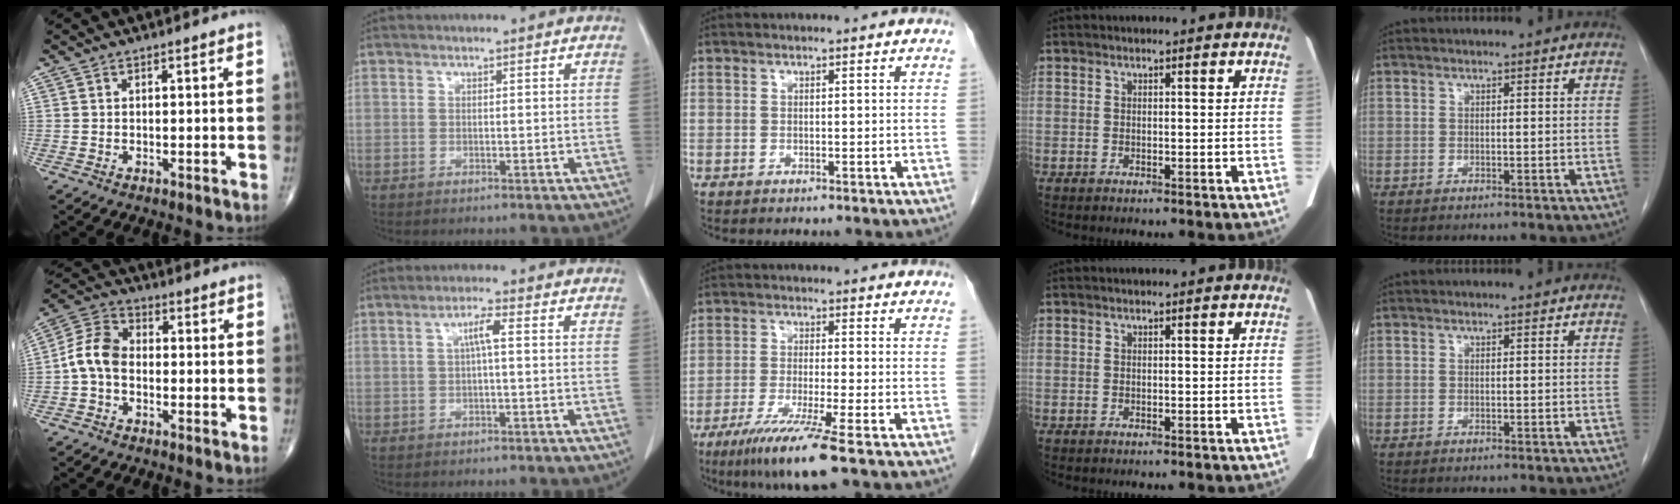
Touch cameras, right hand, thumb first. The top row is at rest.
{"thumb": {"total": 7.8, "force": [-1.3, 5.5, 5.3], "torque": [-0.094, 0.026, -0.041]}, "index": {"total": 2.9, "force": [0.4, 0.2, 2.8], "torque": [-0.054, 0.005, 0.008]}, "middle": {"total": 9.1, "force": [-5.4, -0.9, 7.3], "torque": [-0.132, -0.029, -0.098]}}